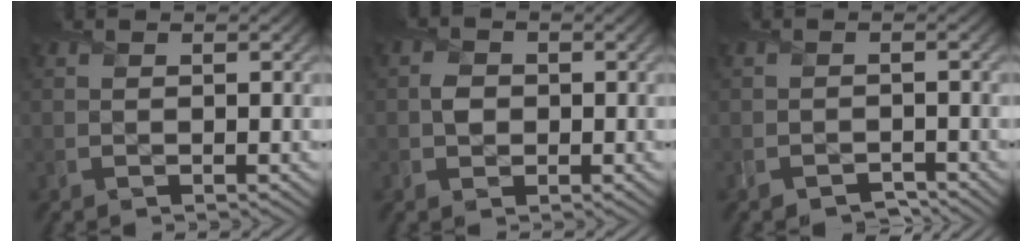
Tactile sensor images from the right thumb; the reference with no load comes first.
{"total": 1.6, "force": [0.1, 1.5, 0.4], "torque": [-0.008, 0.000, -0.006]}
{"total": 1.5, "force": [-1.4, 0.6, -0.1], "torque": [0.008, -0.001, -0.027]}